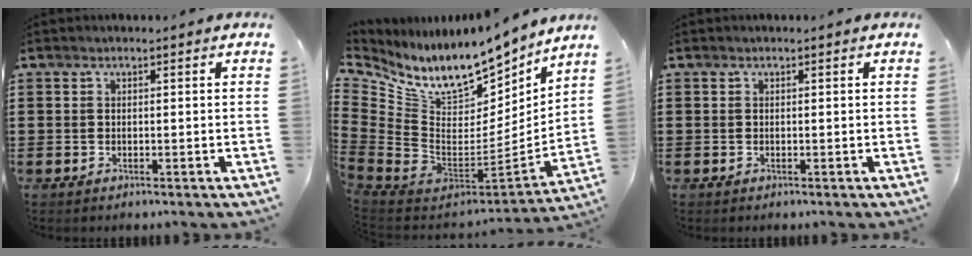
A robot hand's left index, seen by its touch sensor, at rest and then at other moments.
{"total": 11.5, "force": [9.1, 4.4, 5.6], "torque": [-0.129, -0.088, 0.157]}
{"total": 0.0}